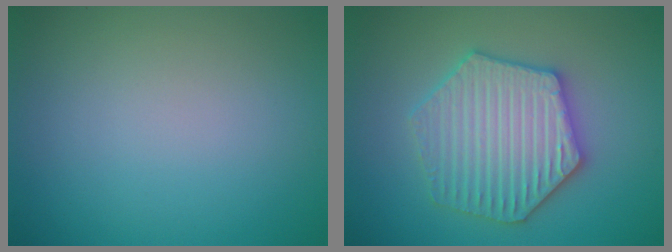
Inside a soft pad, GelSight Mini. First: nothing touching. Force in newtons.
{"total": 6.3, "press": 6.2, "slide": 1.0}